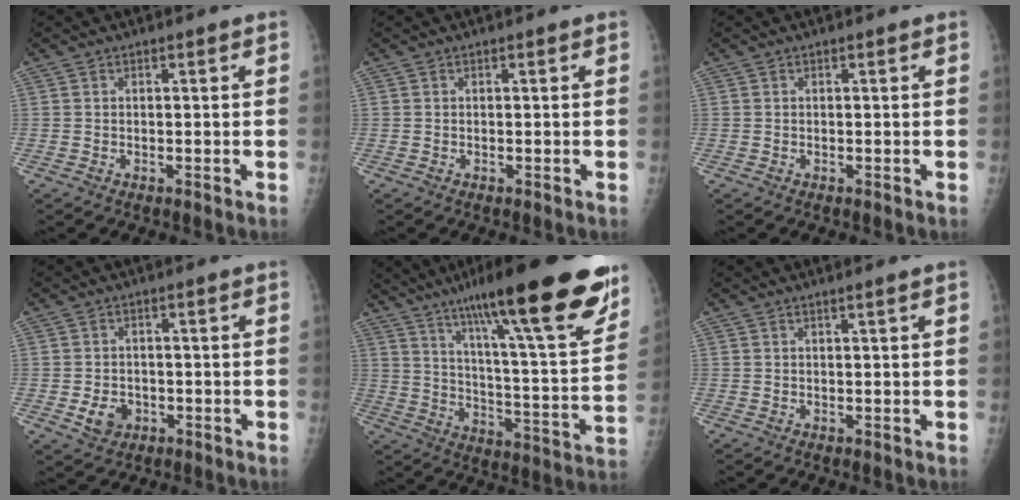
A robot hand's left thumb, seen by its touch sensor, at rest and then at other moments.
{"total": 0.0}
{"total": 0.0}
{"total": 4.5, "force": [-1.4, 3.7, 2.2], "torque": [-0.025, 0.004, -0.016]}
{"total": 28.8, "force": [18.7, 5.0, 21.4], "torque": [-0.305, -0.053, 0.282]}
{"total": 0.7, "force": [0.4, -0.3, 0.5], "torque": [-0.020, -0.005, 0.012]}